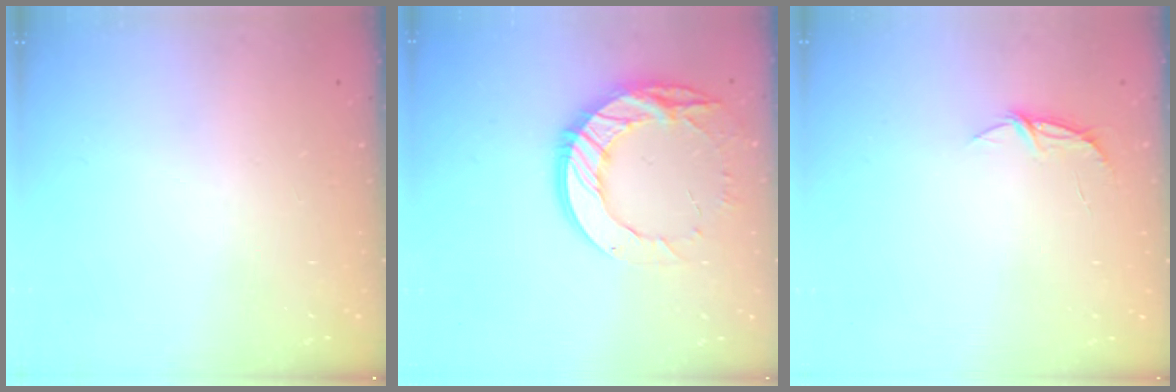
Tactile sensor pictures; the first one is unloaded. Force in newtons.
{"total": 17.2, "press": 17.1, "slide": 1.3}
{"total": 5.6, "press": 5.6, "slide": 0.4}